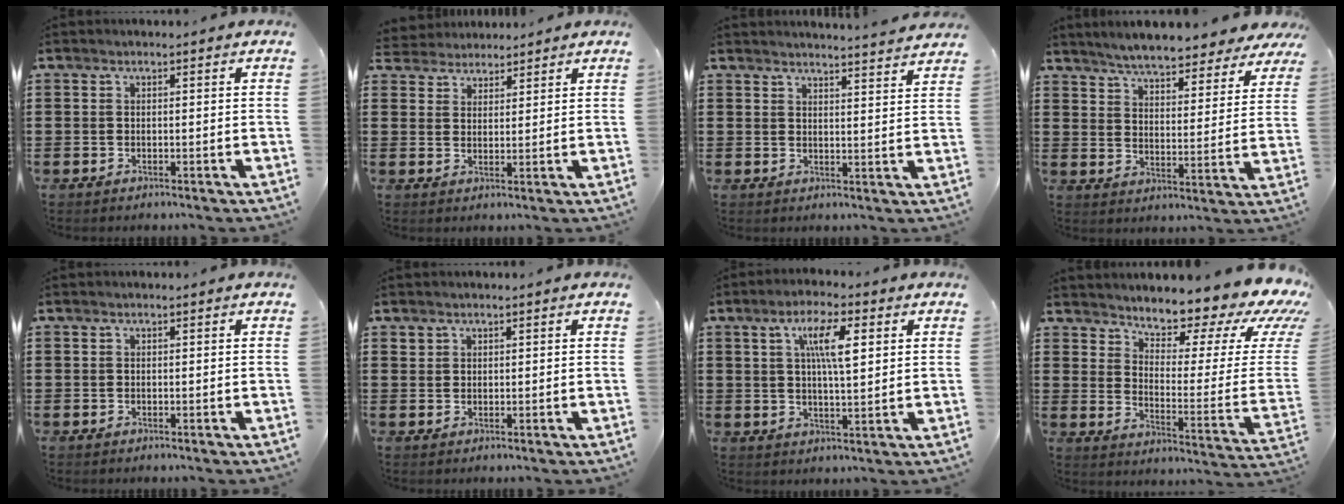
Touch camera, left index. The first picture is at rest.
{"total": 2.9, "force": [2.6, 1.1, -0.6], "torque": [-0.004, -0.002, 0.048]}
{"total": 3.3, "force": [3.2, -0.8, 0.2], "torque": [-0.013, -0.021, 0.058]}
{"total": 5.6, "force": [5.5, 0.0, 1.2], "torque": [-0.050, -0.035, 0.094]}
{"total": 0.0}
{"total": 1.2, "force": [1.0, 0.6, 0.1], "torque": [-0.005, 0.001, 0.021]}
{"total": 7.9, "force": [3.0, 2.3, 7.0], "torque": [-0.135, 0.009, 0.047]}
{"total": 8.7, "force": [7.3, 2.2, 4.2], "torque": [-0.075, -0.067, 0.117]}